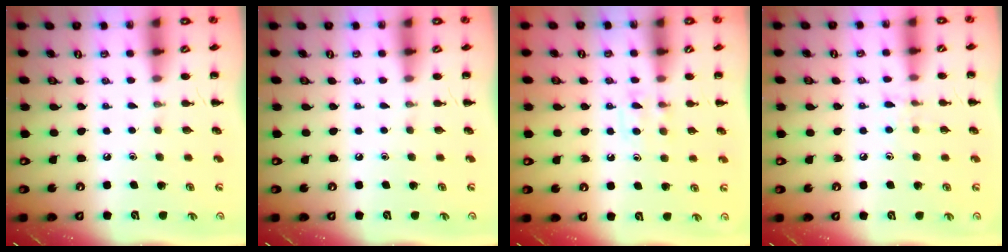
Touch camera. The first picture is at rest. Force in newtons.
{"total": 0.0}
{"total": 5.7, "press": 5.4, "slide": 1.9}
{"total": 6.4, "press": 6.0, "slide": 2.0}